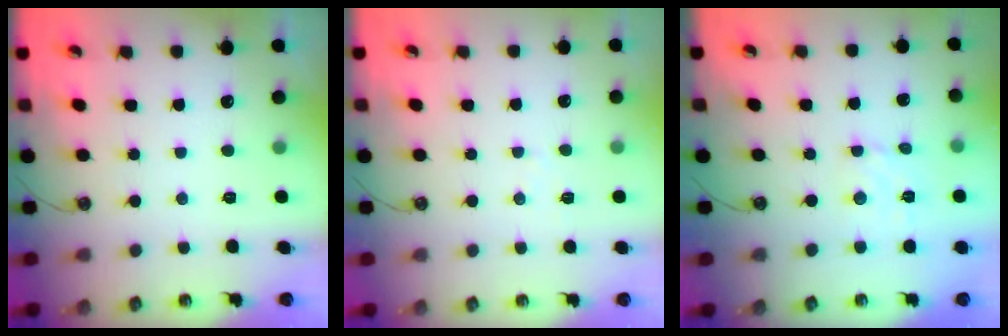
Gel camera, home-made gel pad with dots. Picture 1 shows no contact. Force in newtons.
{"total": 3.6, "press": 3.5, "slide": 0.5}
{"total": 2.6, "press": 2.6, "slide": 0.4}